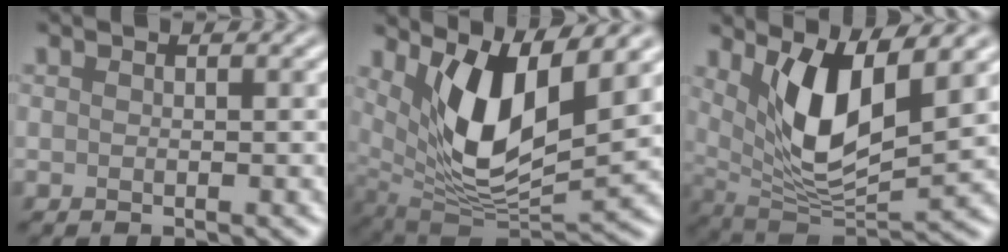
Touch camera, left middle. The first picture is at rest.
{"total": 9.0, "force": [3.5, 3.4, 7.5], "torque": [-0.140, -0.022, 0.069]}
{"total": 7.5, "force": [2.8, 2.7, 6.4], "torque": [-0.125, -0.021, 0.055]}